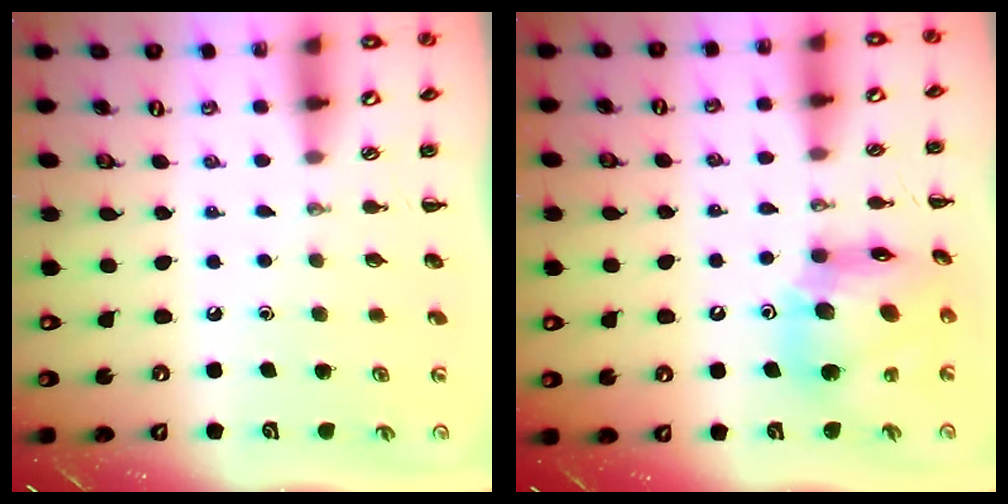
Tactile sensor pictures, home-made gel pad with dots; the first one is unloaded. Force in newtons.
{"total": 14.8, "press": 14.2, "slide": 4.1}